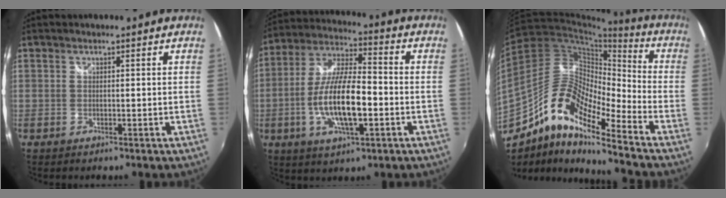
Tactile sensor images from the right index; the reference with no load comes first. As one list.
[{"total": 14.7, "force": [-3.6, 4.6, 13.5], "torque": [-0.270, -0.003, -0.066]}, {"total": 14.8, "force": [-9.5, 3.8, 10.7], "torque": [-0.188, 0.011, -0.197]}]